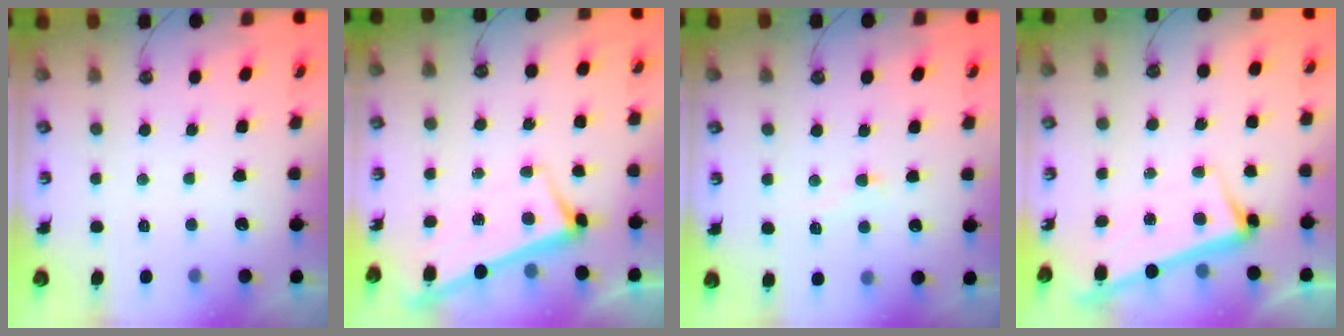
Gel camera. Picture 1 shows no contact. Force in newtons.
{"total": 2.8, "press": 2.8, "slide": 0.5}
{"total": 3.0, "press": 2.9, "slide": 0.7}
{"total": 2.6, "press": 2.5, "slide": 0.7}